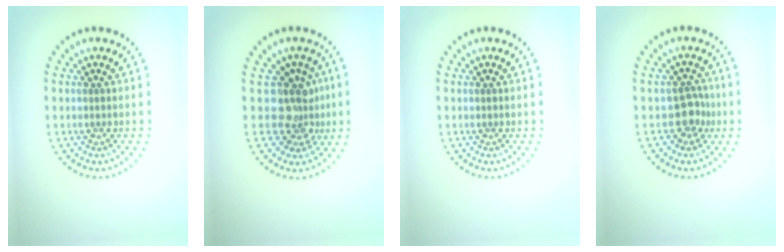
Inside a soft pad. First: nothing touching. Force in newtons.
{"total": 3.6, "press": 2.9, "slide": 2.2}
{"total": 0.0}
{"total": 2.2, "press": 1.8, "slide": 1.4}